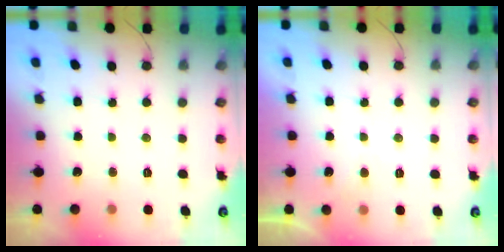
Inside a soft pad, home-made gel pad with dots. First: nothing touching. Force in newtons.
{"total": 0.7, "press": 0.4, "slide": 0.5}